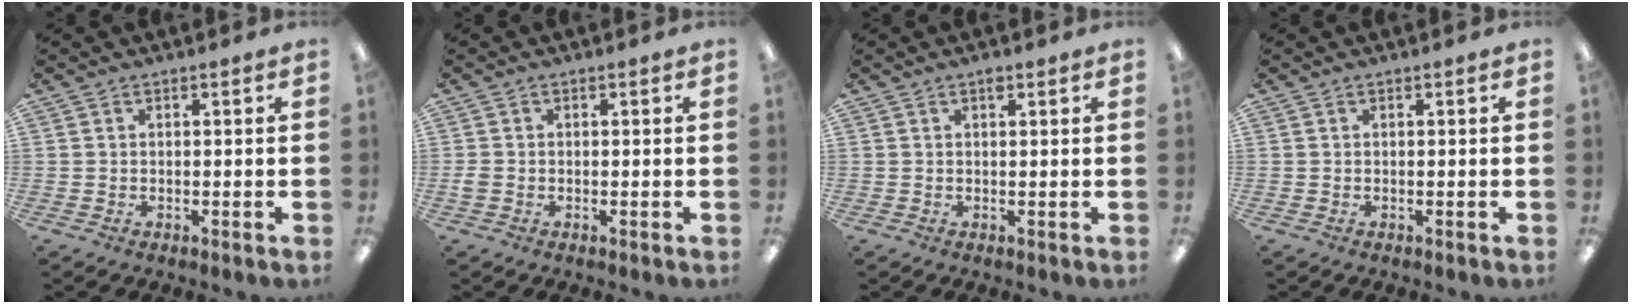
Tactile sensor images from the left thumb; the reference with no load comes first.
{"total": 1.4, "force": [-0.5, 1.3, 0.6], "torque": [-0.009, 0.004, -0.009]}
{"total": 1.2, "force": [0.9, 0.6, 0.6], "torque": [-0.005, 0.000, 0.013]}
{"total": 0.0}